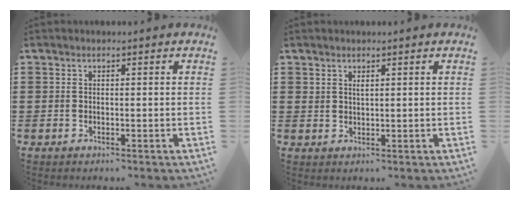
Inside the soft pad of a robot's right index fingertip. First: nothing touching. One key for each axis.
{"total": 1.0, "fx": 0.8, "fy": 0.4, "fz": 0.4, "tx": -0.010, "ty": 0.002, "tz": 0.015}